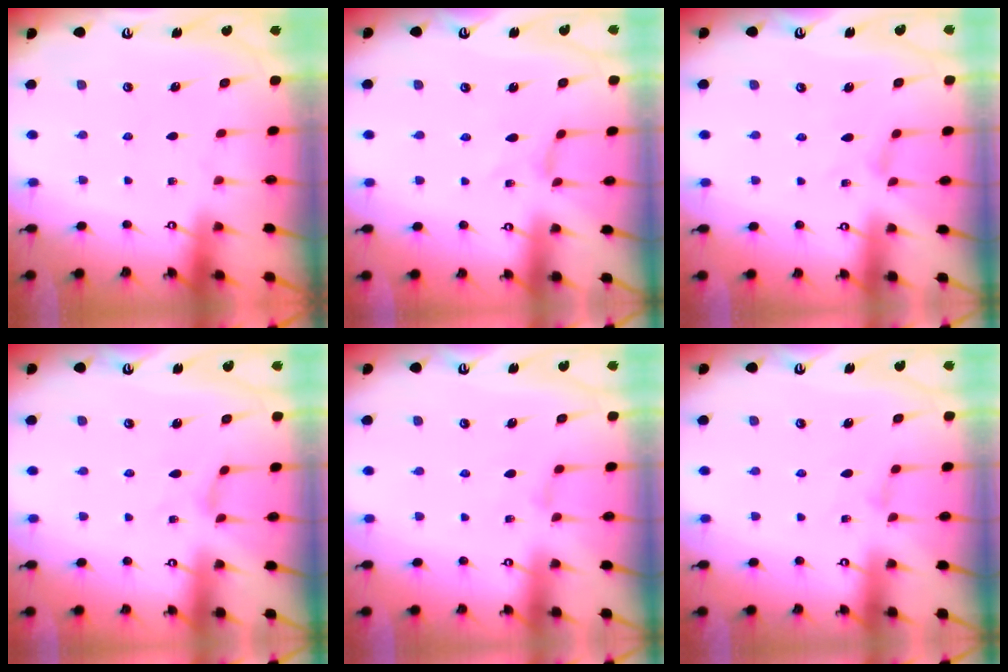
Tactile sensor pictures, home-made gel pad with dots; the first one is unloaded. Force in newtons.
{"total": 0.0}
{"total": 0.0}
{"total": 1.5, "press": 1.5, "slide": 0.3}
{"total": 1.7, "press": 1.7, "slide": 0.4}
{"total": 1.1, "press": 1.1, "slide": 0.4}